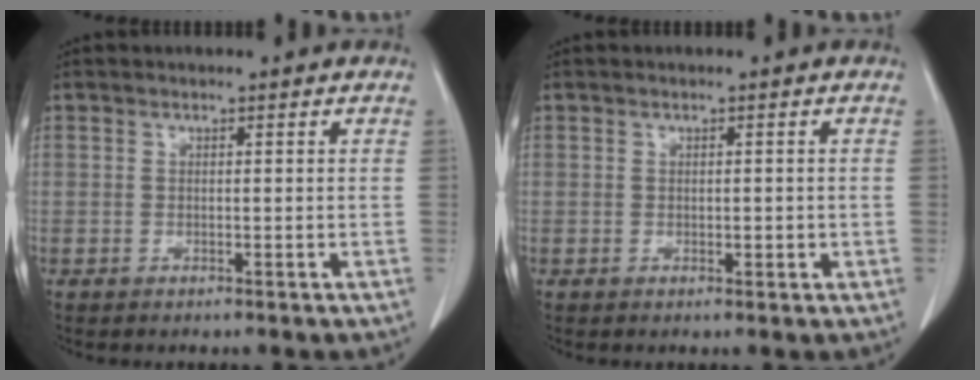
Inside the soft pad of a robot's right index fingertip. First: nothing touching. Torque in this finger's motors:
{"motor_torque": [0.10, 0.16, 0.08, 0.08]}